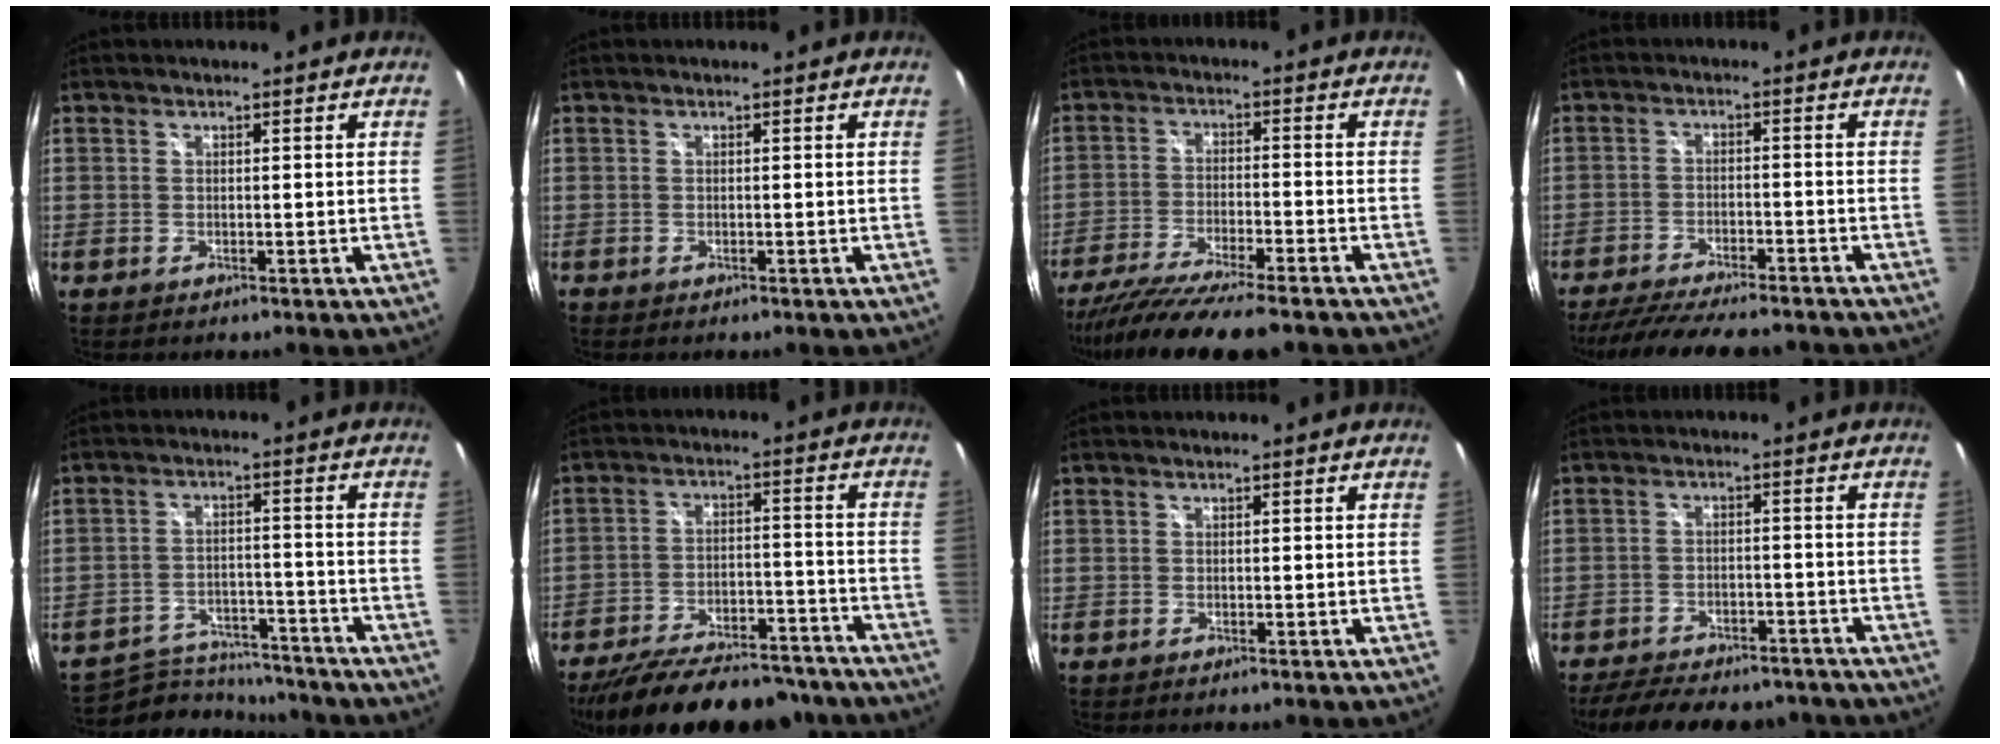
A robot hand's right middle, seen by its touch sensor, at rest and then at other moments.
{"total": 0.0}
{"total": 14.7, "force": [-12.6, 1.2, 7.5], "torque": [-0.156, -0.039, -0.211]}
{"total": 17.2, "force": [-14.7, 3.9, 8.0], "torque": [-0.158, -0.024, -0.220]}
{"total": 13.8, "force": [-12.7, 3.9, 3.8], "torque": [-0.089, 0.005, -0.185]}
{"total": 25.7, "force": [-21.7, 8.3, 11.0], "torque": [-0.208, -0.003, -0.292]}
{"total": 0.0}
{"total": 17.1, "force": [-14.2, 6.1, 7.4], "torque": [-0.157, -0.009, -0.189]}